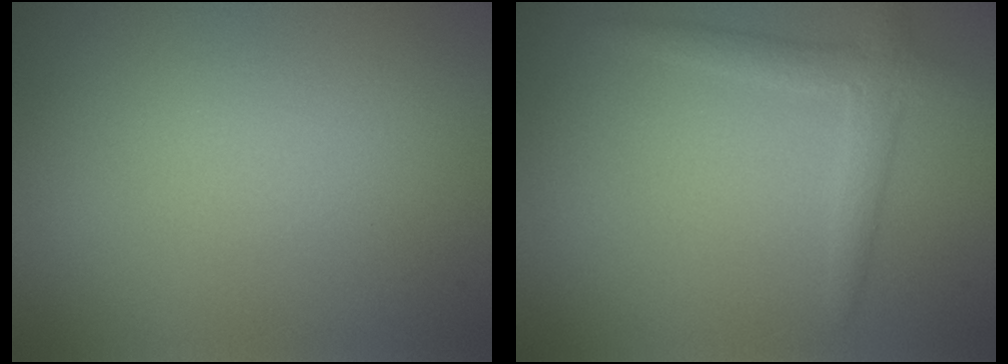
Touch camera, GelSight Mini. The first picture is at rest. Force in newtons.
{"total": 2.3, "press": 2.3, "slide": 0.1}